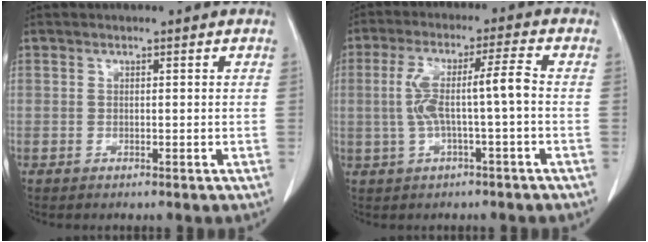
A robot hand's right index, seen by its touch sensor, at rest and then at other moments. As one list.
[{"total": 7.7, "force": [-0.5, 0.3, 7.7], "torque": [-0.157, 0.023, -0.008]}]